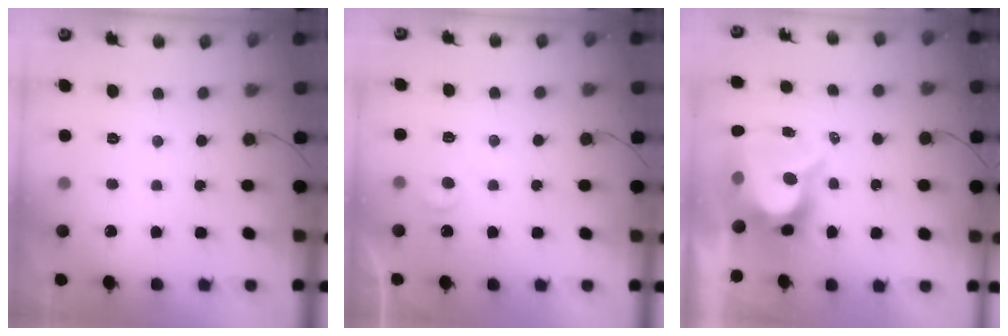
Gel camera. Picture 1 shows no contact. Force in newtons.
{"total": 4.5, "press": 4.5, "slide": 0.4}
{"total": 10.6, "press": 10.6, "slide": 0.8}